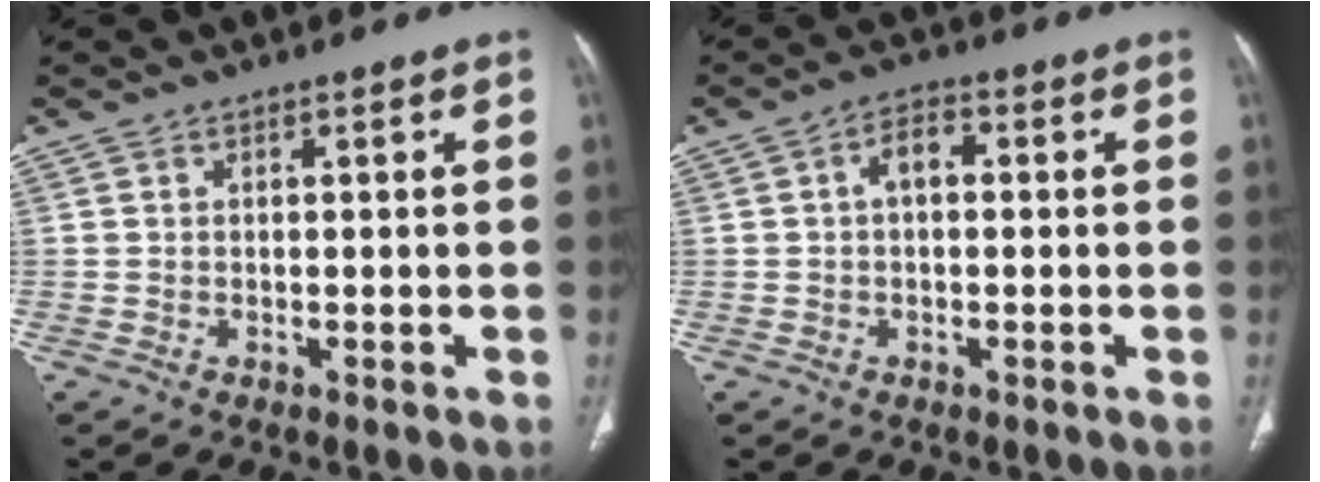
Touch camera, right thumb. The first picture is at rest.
{"total": 4.0, "force": [0.3, 2.3, 3.2], "torque": [-0.048, 0.014, -0.002]}